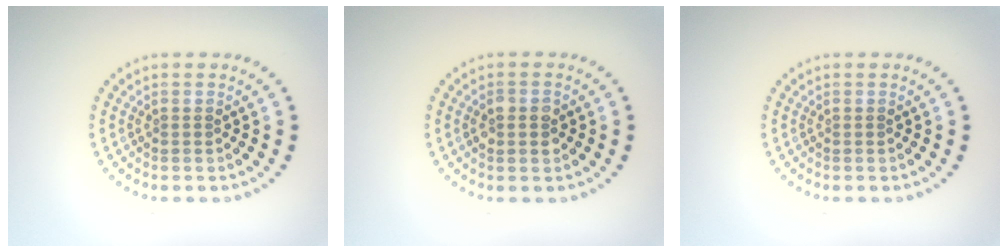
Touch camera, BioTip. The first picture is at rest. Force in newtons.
{"total": 2.2, "press": 2.1, "slide": 0.1}
{"total": 0.0}